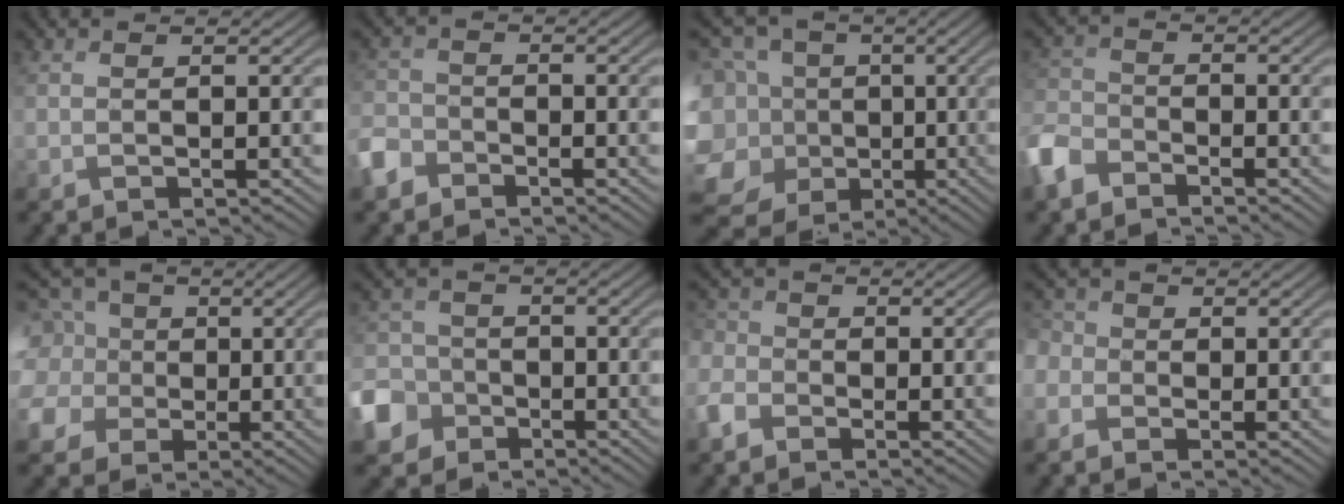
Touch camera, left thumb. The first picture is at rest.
{"total": 4.1, "force": [-2.9, 2.7, 1.3], "torque": [-0.040, -0.004, -0.073]}
{"total": 15.5, "force": [-1.8, 13.3, 7.8], "torque": [-0.264, 0.016, -0.038]}
{"total": 5.7, "force": [-4.1, 3.1, 2.4], "torque": [-0.064, -0.003, -0.100]}
{"total": 10.8, "force": [-0.3, 9.7, 4.8], "torque": [-0.188, 0.003, -0.027]}
{"total": 8.0, "force": [-4.0, 6.3, 2.9], "torque": [-0.086, -0.017, -0.099]}
{"total": 4.2, "force": [-2.3, 3.2, 1.5], "torque": [-0.056, 0.001, -0.065]}
{"total": 3.9, "force": [-1.2, 3.5, 1.3], "torque": [-0.051, 0.001, -0.037]}